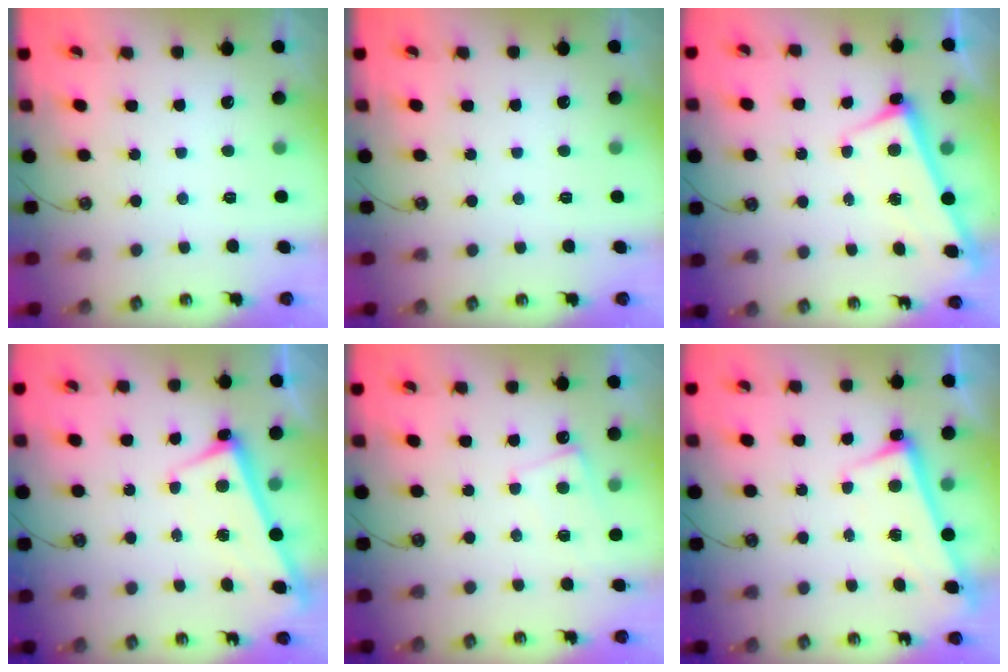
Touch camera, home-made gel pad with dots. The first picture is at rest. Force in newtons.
{"total": 0.8, "press": 0.8, "slide": 0.1}
{"total": 2.8, "press": 2.7, "slide": 0.4}
{"total": 2.8, "press": 2.7, "slide": 0.4}
{"total": 0.0}
{"total": 2.7, "press": 2.6, "slide": 0.5}